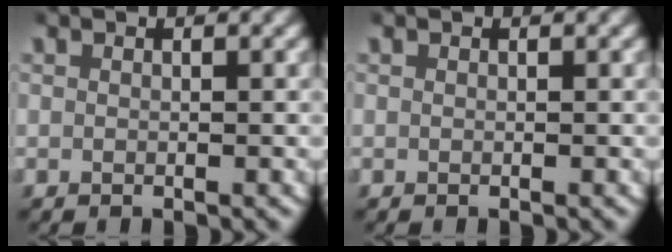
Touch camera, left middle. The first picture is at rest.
{"total": 0.0}